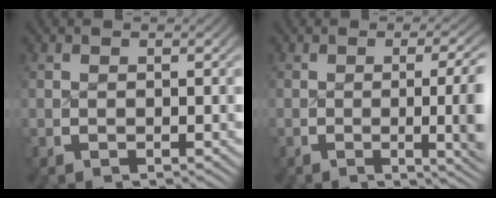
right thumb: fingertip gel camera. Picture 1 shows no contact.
{"total": 6.2, "force": [-1.2, 1.6, 5.9], "torque": [-0.079, 0.002, -0.022]}